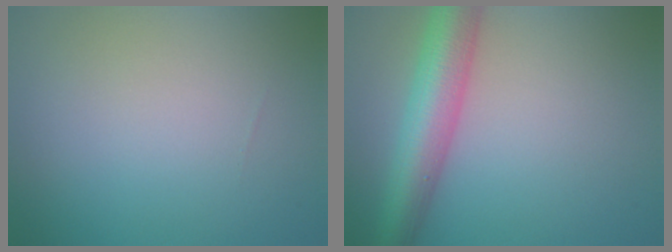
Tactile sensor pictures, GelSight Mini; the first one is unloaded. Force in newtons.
{"total": 6.7, "press": 6.7, "slide": 0.1}